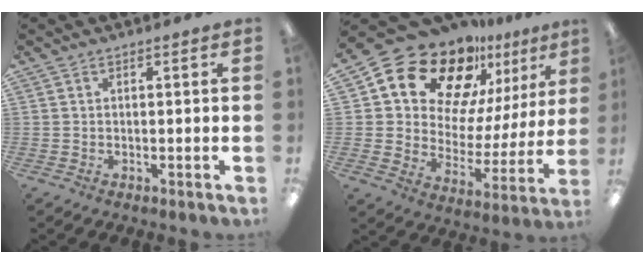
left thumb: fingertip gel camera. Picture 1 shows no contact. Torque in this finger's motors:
{"motor_torque": [2.40, 2.61, 1.38, -1.39, 0.20]}